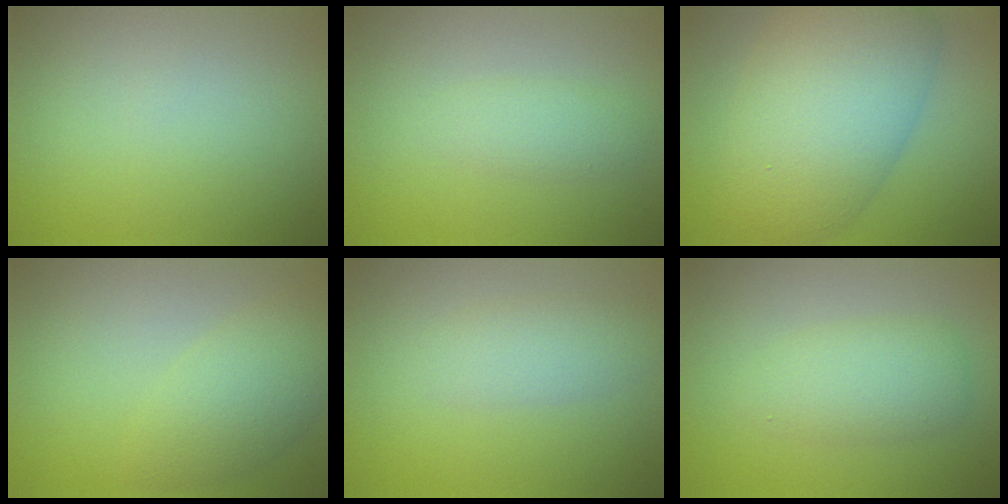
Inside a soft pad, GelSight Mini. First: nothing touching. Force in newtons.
{"total": 1.6, "press": 1.6, "slide": 0.1}
{"total": 10.6, "press": 10.6, "slide": 0.4}
{"total": 3.8, "press": 3.8, "slide": 0.2}
{"total": 2.2, "press": 2.2, "slide": 0.1}
{"total": 3.1, "press": 3.1, "slide": 0.1}